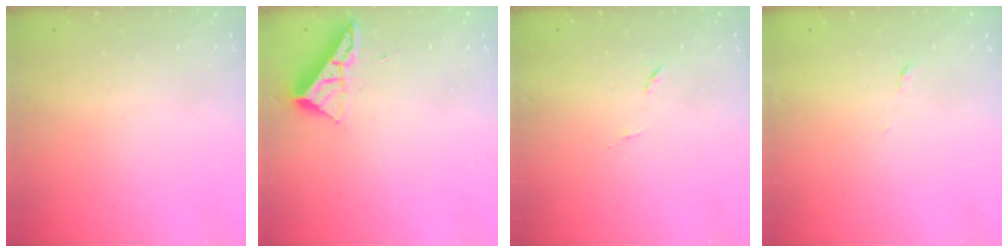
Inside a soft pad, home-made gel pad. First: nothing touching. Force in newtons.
{"total": 7.1, "press": 7.1, "slide": 0.4}
{"total": 5.4, "press": 5.3, "slide": 0.7}
{"total": 3.9, "press": 3.8, "slide": 0.9}